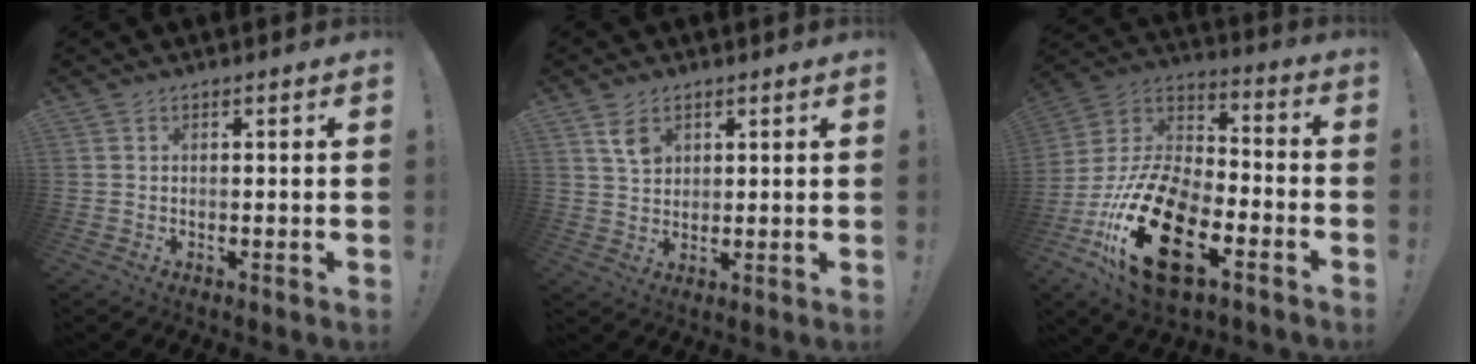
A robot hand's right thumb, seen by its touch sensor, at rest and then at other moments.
{"total": 5.3, "force": [2.9, 3.6, 2.6], "torque": [-0.033, -0.012, 0.052]}
{"total": 25.1, "force": [-11.5, 13.4, 17.9], "torque": [-0.364, 0.066, -0.190]}